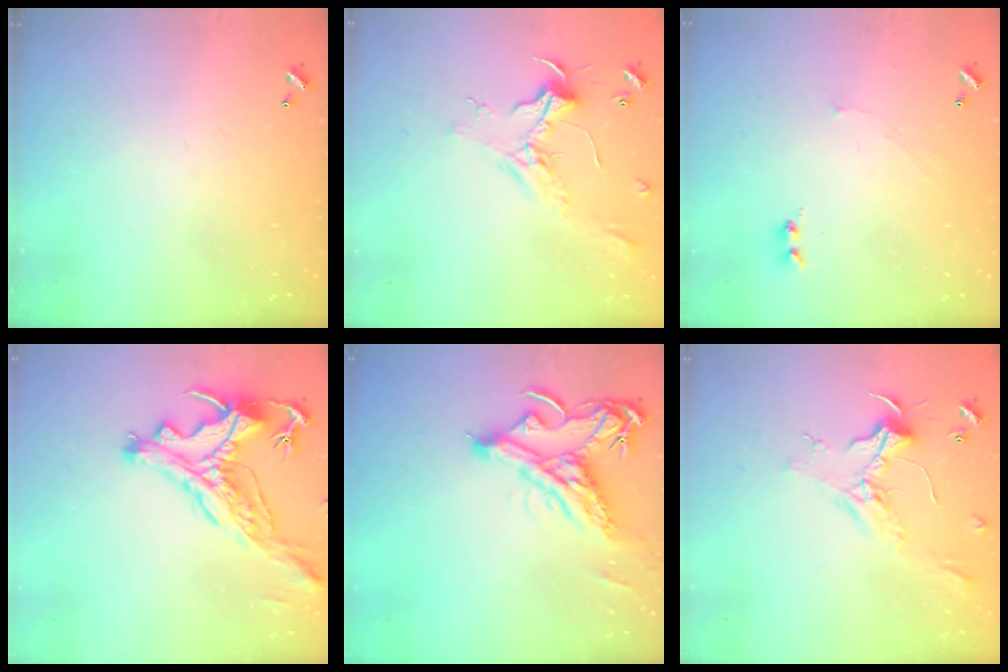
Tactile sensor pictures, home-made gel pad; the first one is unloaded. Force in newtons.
{"total": 2.4, "press": 2.3, "slide": 0.8}
{"total": 2.6, "press": 2.6, "slide": 0.6}
{"total": 3.7, "press": 3.4, "slide": 1.5}
{"total": 8.6, "press": 8.4, "slide": 1.8}
{"total": 2.4, "press": 2.3, "slide": 0.8}